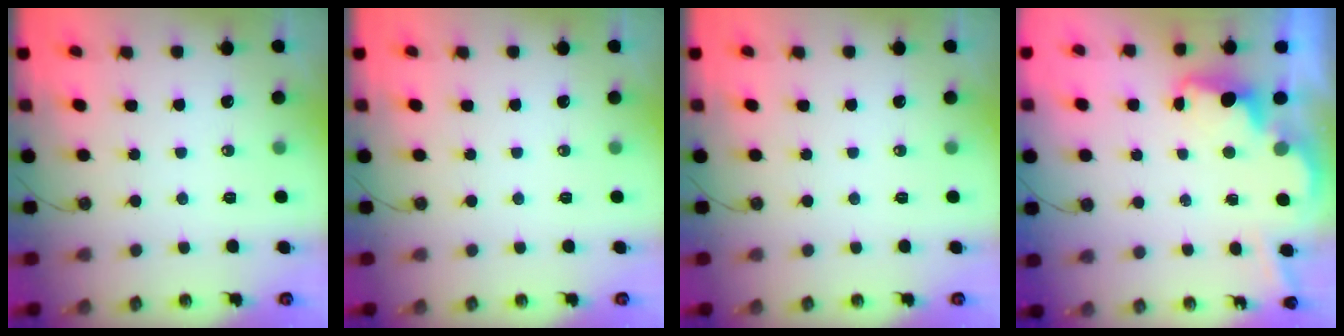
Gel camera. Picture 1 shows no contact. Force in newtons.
{"total": 0.0}
{"total": 0.0}
{"total": 3.5, "press": 3.4, "slide": 0.8}